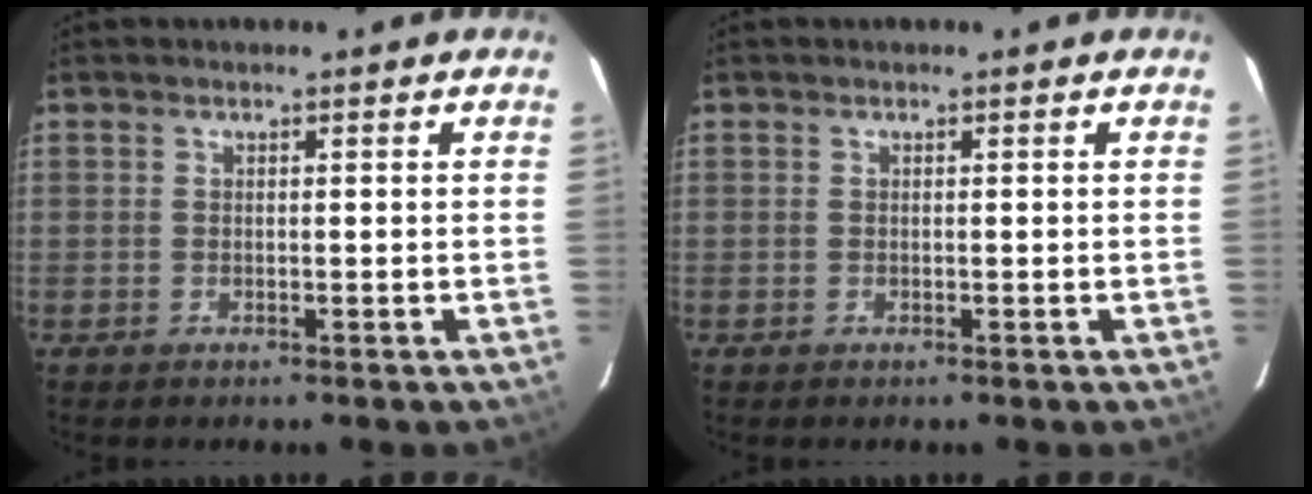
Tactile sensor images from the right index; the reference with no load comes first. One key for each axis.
{"total": 0.0}